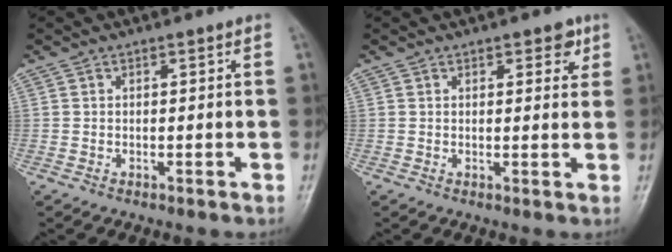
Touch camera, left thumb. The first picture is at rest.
{"total": 3.4, "force": [1.9, 1.7, 2.3], "torque": [-0.010, -0.007, 0.020]}